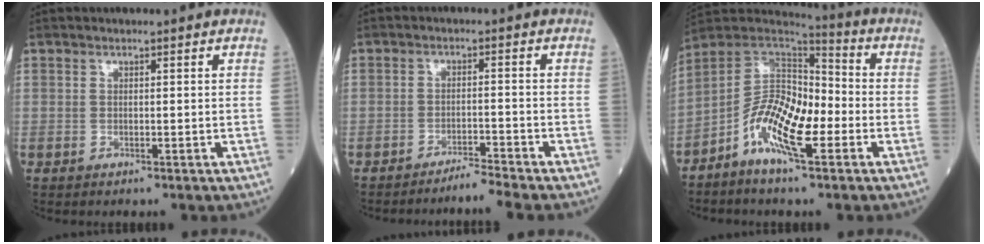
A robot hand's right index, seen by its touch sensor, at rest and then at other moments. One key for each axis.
{"total": 4.0, "fx": -3.5, "fy": -1.9, "fz": 0.5, "tx": -0.010, "ty": -0.014, "tz": -0.059}
{"total": 11.9, "fx": -4.4, "fy": 3.6, "fz": 10.4, "tx": -0.196, "ty": 0.012, "tz": -0.087}